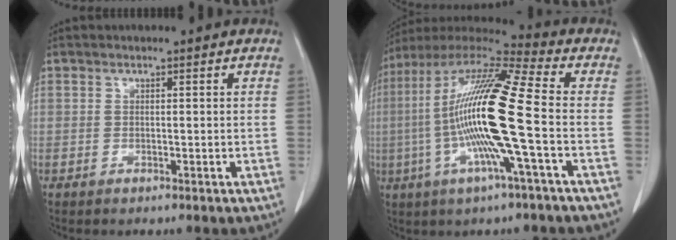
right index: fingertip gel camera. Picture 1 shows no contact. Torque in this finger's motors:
{"motor_torque": [2.14, 0.00, 1.05, 0.21]}